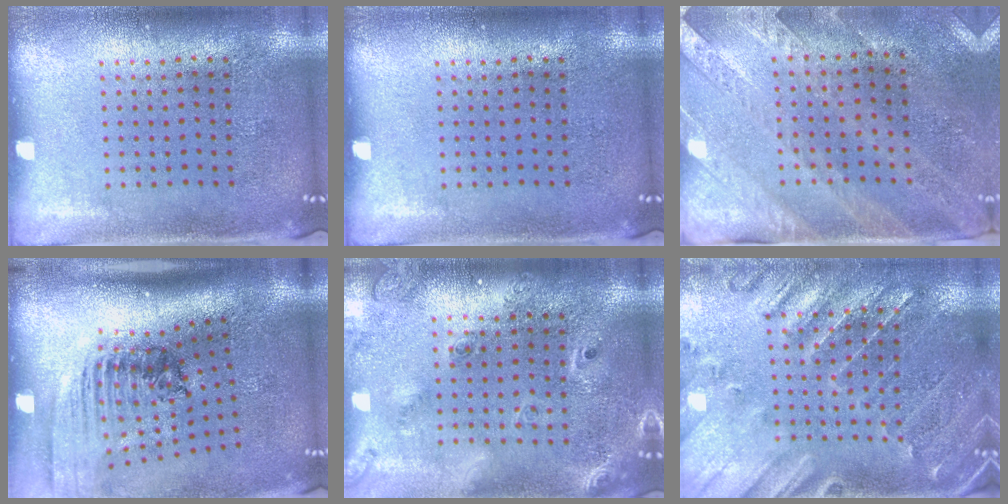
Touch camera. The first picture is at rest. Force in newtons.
{"total": 0.0}
{"total": 2.4, "press": 2.1, "slide": 1.2}
{"total": 2.4, "press": 1.7, "slide": 1.8}
{"total": 2.3, "press": 1.8, "slide": 1.3}
{"total": 0.8, "press": 0.7, "slide": 0.3}